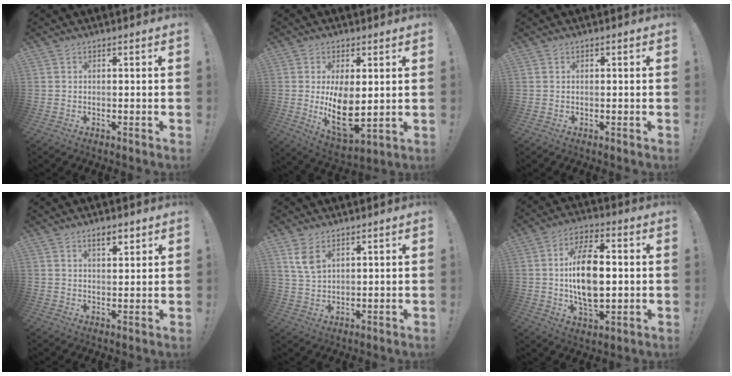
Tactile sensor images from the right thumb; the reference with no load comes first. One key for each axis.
{"total": 12.9, "fx": 0.8, "fy": 6.7, "fz": 11.0, "tx": -0.182, "ty": -0.032, "tz": 0.019}
{"total": 0.0}
{"total": 4.5, "fx": 3.1, "fy": 1.8, "fz": 2.7, "tx": -0.029, "ty": -0.017, "tz": 0.049}
{"total": 6.5, "fx": 3.5, "fy": 3.6, "fz": 4.1, "tx": -0.070, "ty": -0.019, "tz": 0.064}
{"total": 15.8, "fx": 0.8, "fy": 8.5, "fz": 13.2, "tx": -0.232, "ty": -0.003, "tz": 0.007}